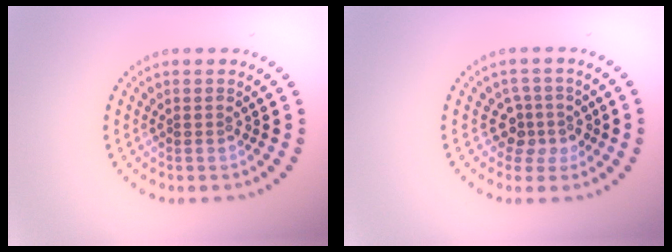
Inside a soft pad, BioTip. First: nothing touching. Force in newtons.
{"total": 2.5, "press": 1.9, "slide": 1.6}